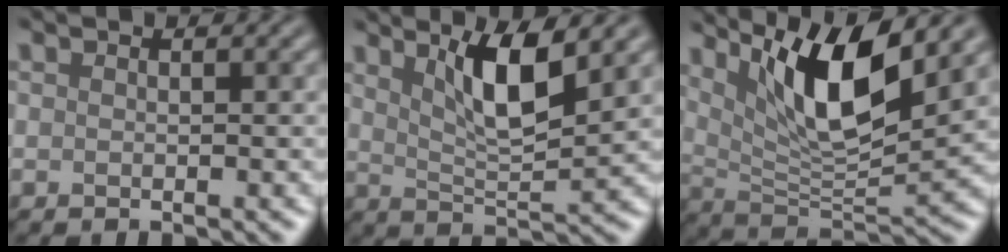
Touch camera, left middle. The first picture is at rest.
{"total": 5.2, "force": [2.7, 1.0, 4.4], "torque": [-0.077, -0.004, 0.049]}
{"total": 8.6, "force": [4.4, 2.1, 7.1], "torque": [-0.117, -0.014, 0.085]}